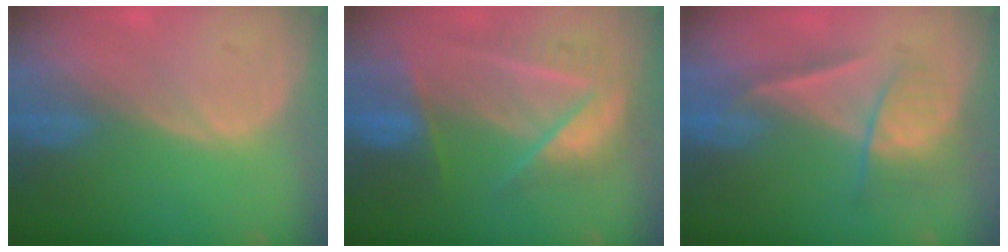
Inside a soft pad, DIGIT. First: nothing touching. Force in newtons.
{"total": 8.6, "press": 8.0, "slide": 3.1}
{"total": 7.2, "press": 6.1, "slide": 3.9}